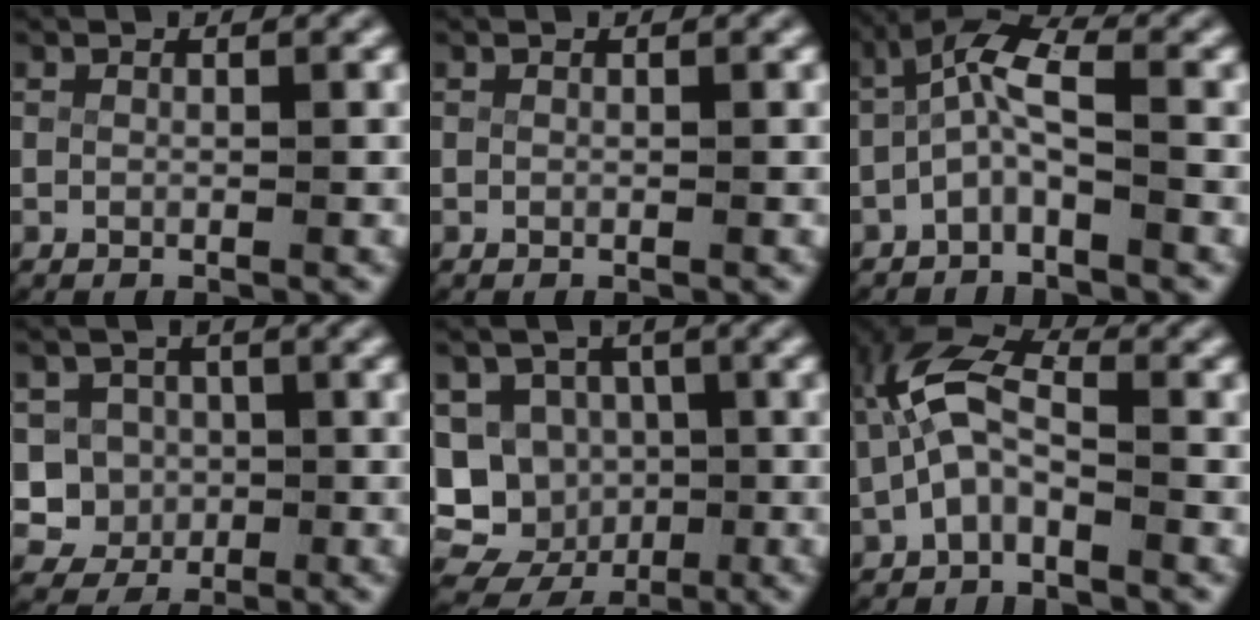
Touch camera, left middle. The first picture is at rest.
{"total": 0.0}
{"total": 4.1, "force": [-0.7, 2.0, 3.5], "torque": [-0.070, -0.007, -0.015]}
{"total": 8.6, "force": [-1.2, 8.2, 2.4], "torque": [-0.075, -0.034, -0.016]}
{"total": 14.5, "force": [-3.3, 13.4, 4.4], "torque": [-0.116, -0.060, -0.051]}
{"total": 6.1, "force": [0.2, 4.2, 4.5], "torque": [-0.101, -0.011, -0.003]}